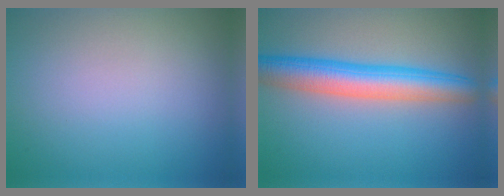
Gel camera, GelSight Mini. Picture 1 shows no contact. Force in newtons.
{"total": 6.3, "press": 6.3, "slide": 0.2}